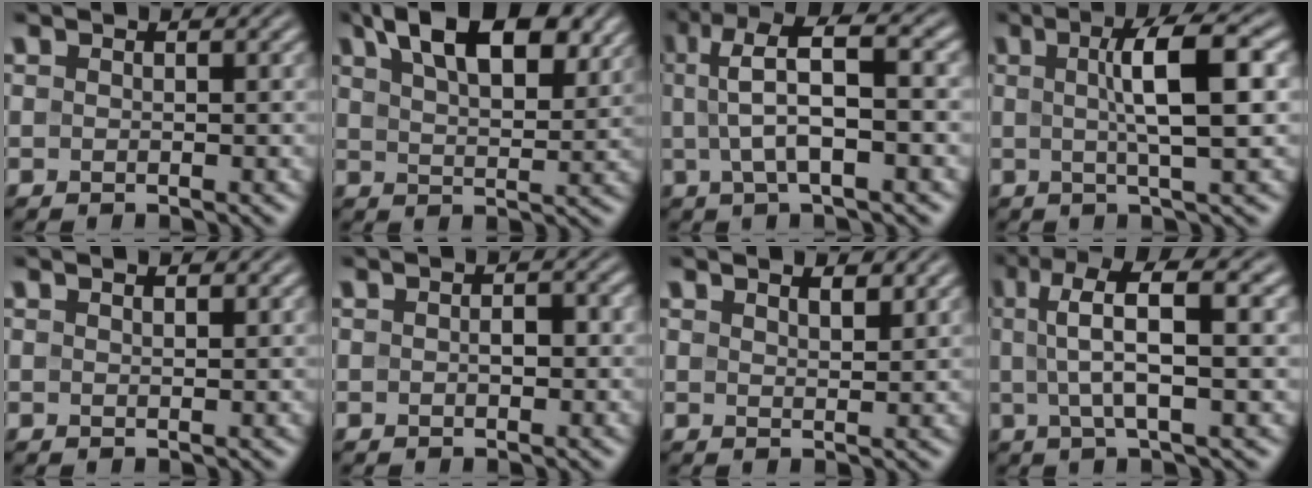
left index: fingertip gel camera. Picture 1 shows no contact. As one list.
[{"total": 10.3, "force": [6.1, 4.5, 7.0], "torque": [-0.098, 0.023, 0.091]}, {"total": 6.9, "force": [0.9, 2.0, 6.5], "torque": [-0.113, 0.017, 0.009]}, {"total": 6.4, "force": [0.9, 1.4, 6.2], "torque": [-0.090, 0.012, 0.011]}, {"total": 0.7, "force": [0.6, 0.2, 0.4], "torque": [-0.006, 0.000, 0.011]}, {"total": 1.4, "force": [-0.1, 0.9, 1.1], "torque": [-0.016, 0.001, -0.002]}, {"total": 1.7, "force": [1.4, 0.4, 0.8], "torque": [-0.009, -0.002, 0.026]}, {"total": 6.8, "force": [1.7, 1.6, 6.4], "torque": [-0.108, 0.013, 0.024]}]